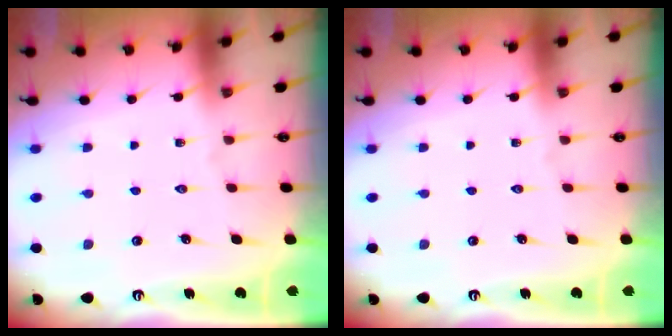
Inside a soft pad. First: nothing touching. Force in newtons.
{"total": 0.0}